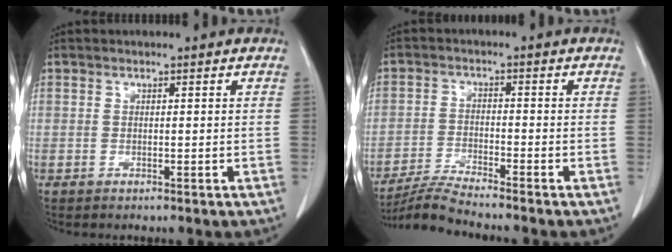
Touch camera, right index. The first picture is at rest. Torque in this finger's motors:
{"motor_torque": [-0.06, -0.14, 0.00, 0.04]}